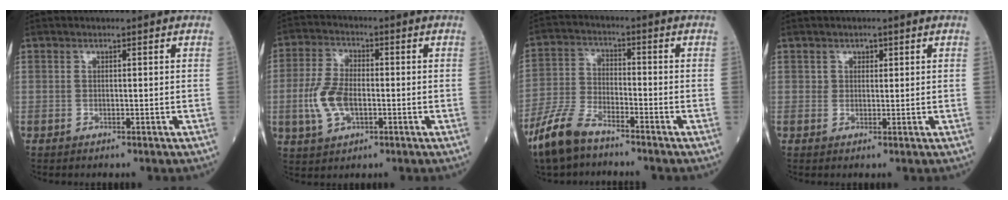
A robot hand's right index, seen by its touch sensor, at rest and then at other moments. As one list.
[{"total": 7.8, "force": [-1.6, 4.1, 6.5], "torque": [-0.156, 0.007, -0.031]}, {"total": 8.9, "force": [-6.9, 2.7, 4.8], "torque": [-0.117, -0.019, -0.141]}, {"total": 1.5, "force": [0.8, 1.2, 0.5], "torque": [0.000, -0.002, 0.009]}]